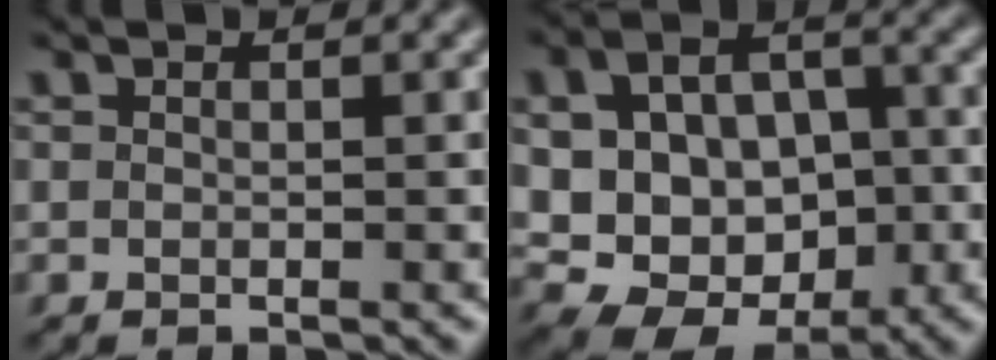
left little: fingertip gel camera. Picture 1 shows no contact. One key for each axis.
{"total": 12.0, "fx": -0.2, "fy": 9.4, "fz": 7.4, "tx": -0.124, "ty": 0.012, "tz": 0.000}